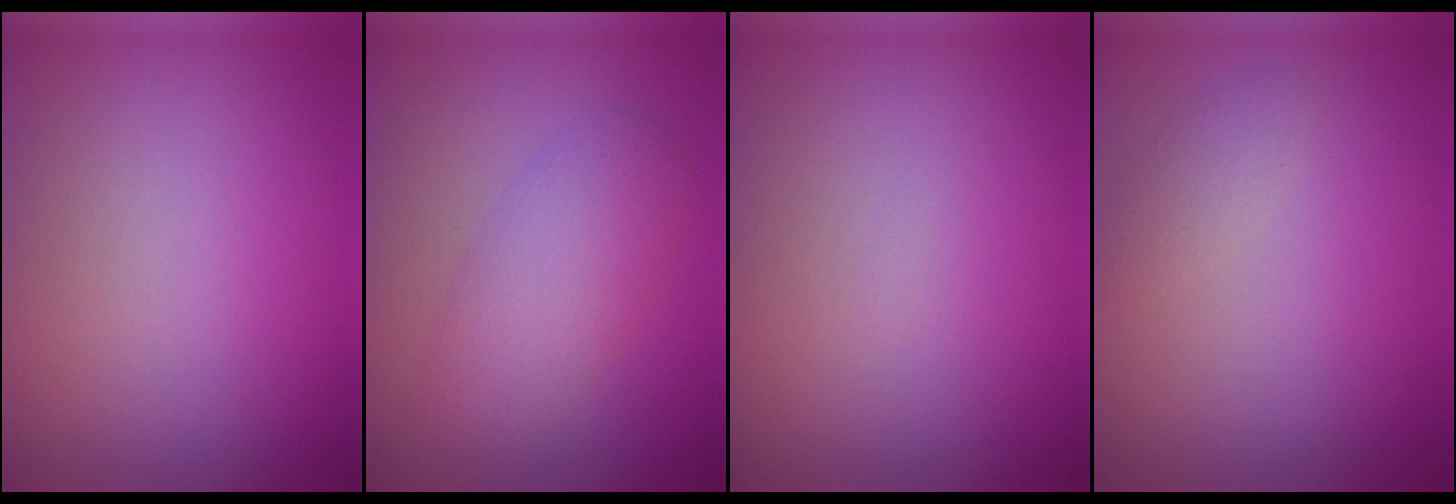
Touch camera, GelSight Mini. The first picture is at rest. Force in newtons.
{"total": 4.0, "press": 4.0, "slide": 0.2}
{"total": 0.0}
{"total": 1.1, "press": 1.1, "slide": 0.1}